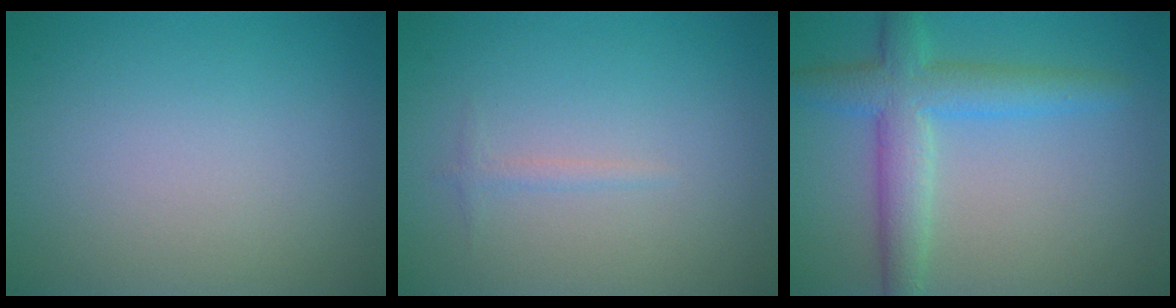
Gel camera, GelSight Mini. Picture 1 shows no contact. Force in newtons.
{"total": 0.7, "press": 0.7, "slide": 0.0}
{"total": 5.3, "press": 5.3, "slide": 0.1}